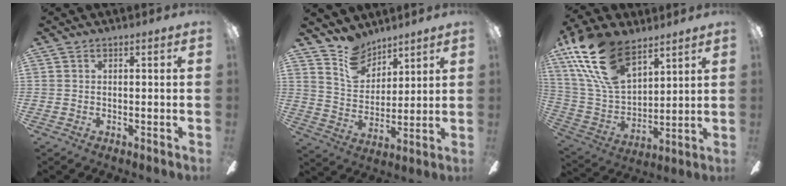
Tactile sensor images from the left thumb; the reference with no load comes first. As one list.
[{"total": 10.7, "force": [8.5, 6.0, 2.4], "torque": [-0.053, -0.051, 0.165]}, {"total": 21.2, "force": [12.9, 10.9, 12.7], "torque": [-0.284, -0.054, 0.235]}]